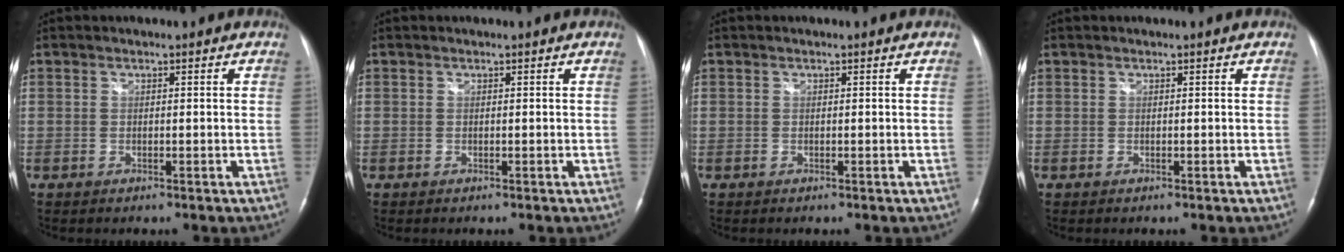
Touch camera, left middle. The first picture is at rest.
{"total": 0.0}
{"total": 0.0}
{"total": 0.0}